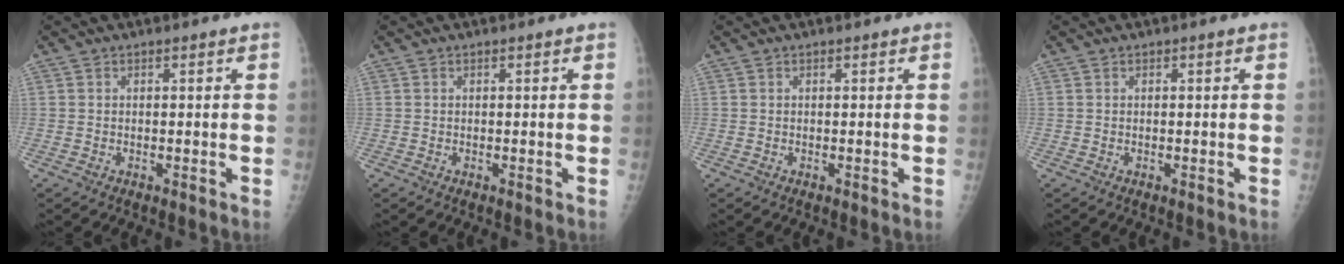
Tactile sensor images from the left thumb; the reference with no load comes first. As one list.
[{"total": 0.0}, {"total": 0.0}, {"total": 0.0}]